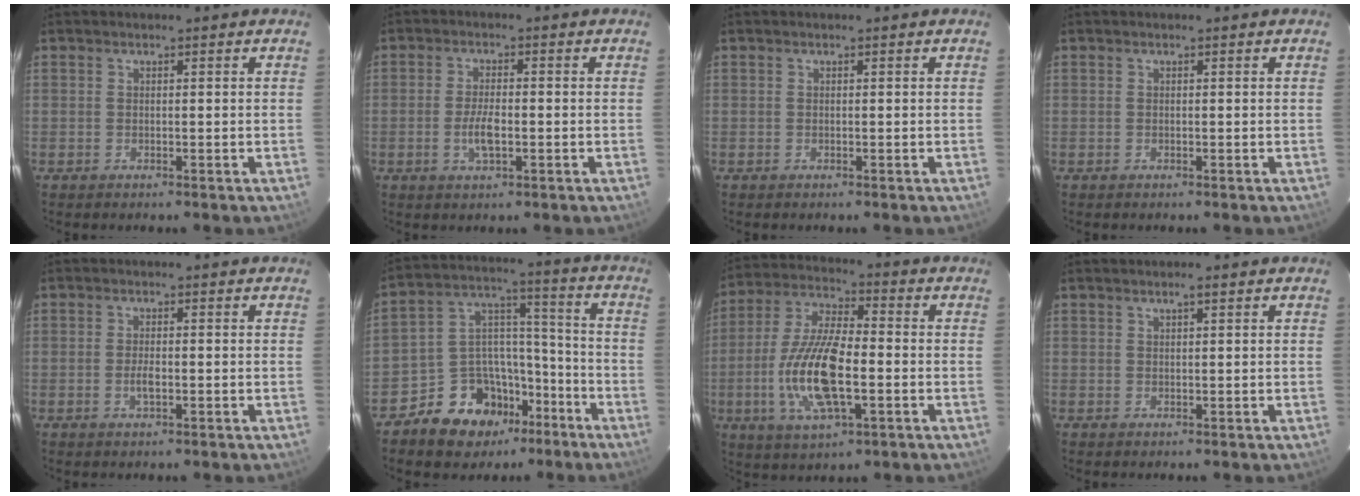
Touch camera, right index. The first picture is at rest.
{"total": 4.4, "force": [-1.3, 1.5, 3.9], "torque": [-0.078, -0.002, -0.024]}
{"total": 0.0}
{"total": 0.0}
{"total": 2.2, "force": [-0.7, 0.8, 1.9], "torque": [-0.037, -0.001, -0.013]}
{"total": 13.8, "force": [-9.0, 9.6, 4.4], "torque": [-0.091, 0.058, -0.135]}
{"total": 15.5, "force": [-3.6, 5.5, 14.0], "torque": [-0.292, -0.005, -0.069]}
{"total": 1.1, "force": [0.7, 0.1, 0.8], "torque": [-0.015, 0.005, 0.012]}